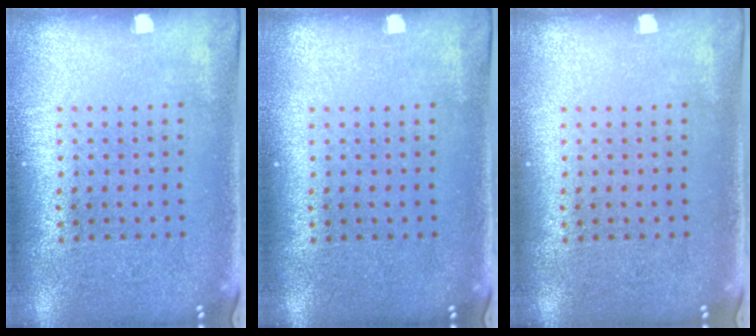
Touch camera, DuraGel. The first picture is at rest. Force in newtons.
{"total": 0.0}
{"total": 0.0}